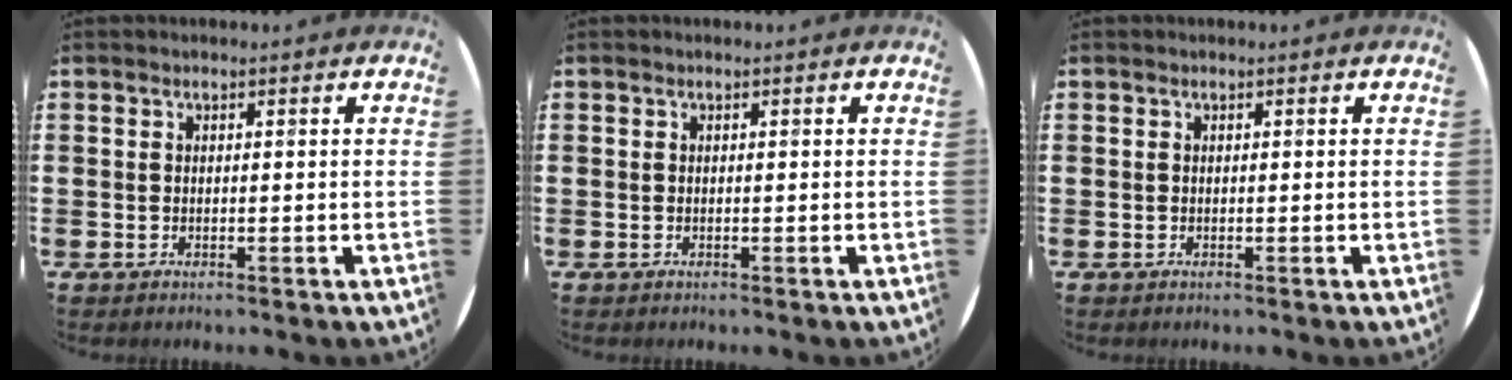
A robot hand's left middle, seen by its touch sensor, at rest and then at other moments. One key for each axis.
{"total": 0.0}
{"total": 0.0}